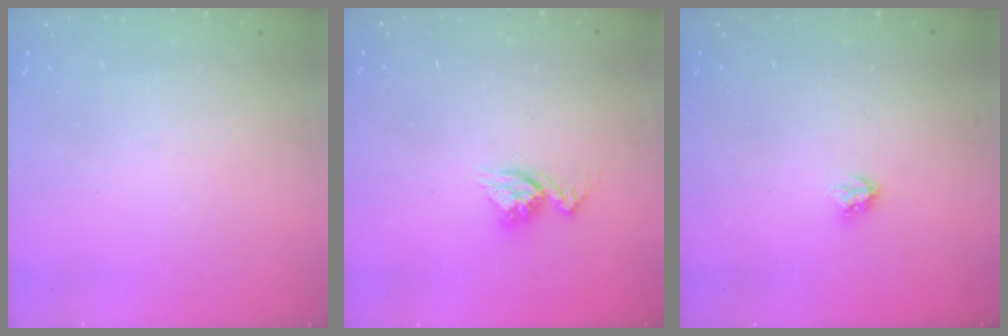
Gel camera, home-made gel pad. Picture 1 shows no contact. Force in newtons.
{"total": 9.2, "press": 9.2, "slide": 0.8}
{"total": 3.0, "press": 2.9, "slide": 0.4}